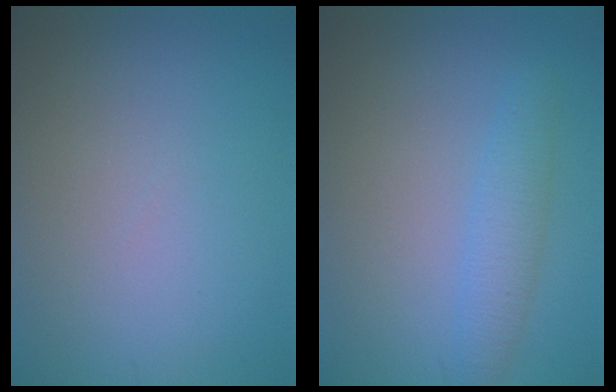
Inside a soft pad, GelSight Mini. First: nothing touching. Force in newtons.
{"total": 2.4, "press": 2.4, "slide": 0.1}